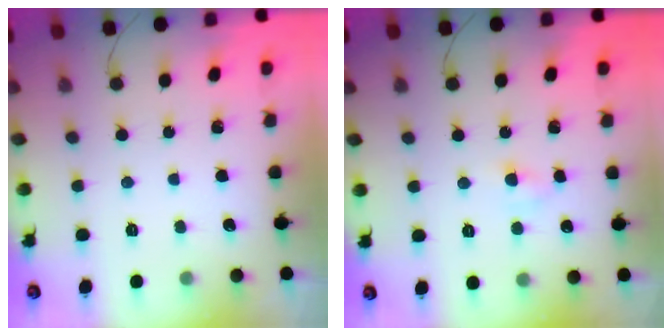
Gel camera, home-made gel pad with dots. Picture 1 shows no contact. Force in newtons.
{"total": 3.0, "press": 2.8, "slide": 1.2}